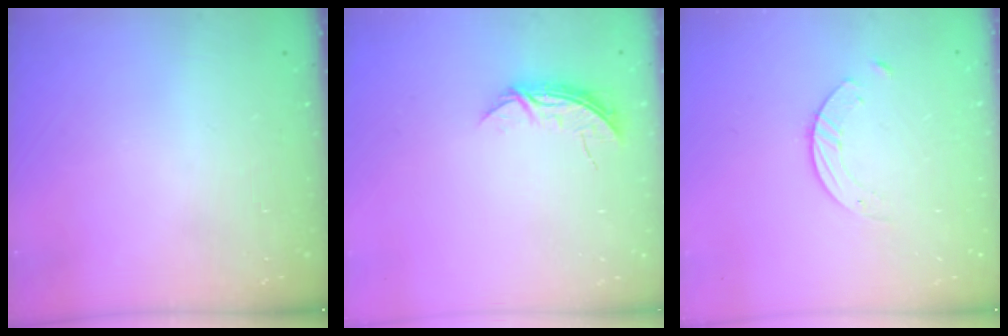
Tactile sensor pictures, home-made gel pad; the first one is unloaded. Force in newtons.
{"total": 5.4, "press": 5.4, "slide": 0.6}
{"total": 1.4, "press": 1.4, "slide": 0.2}